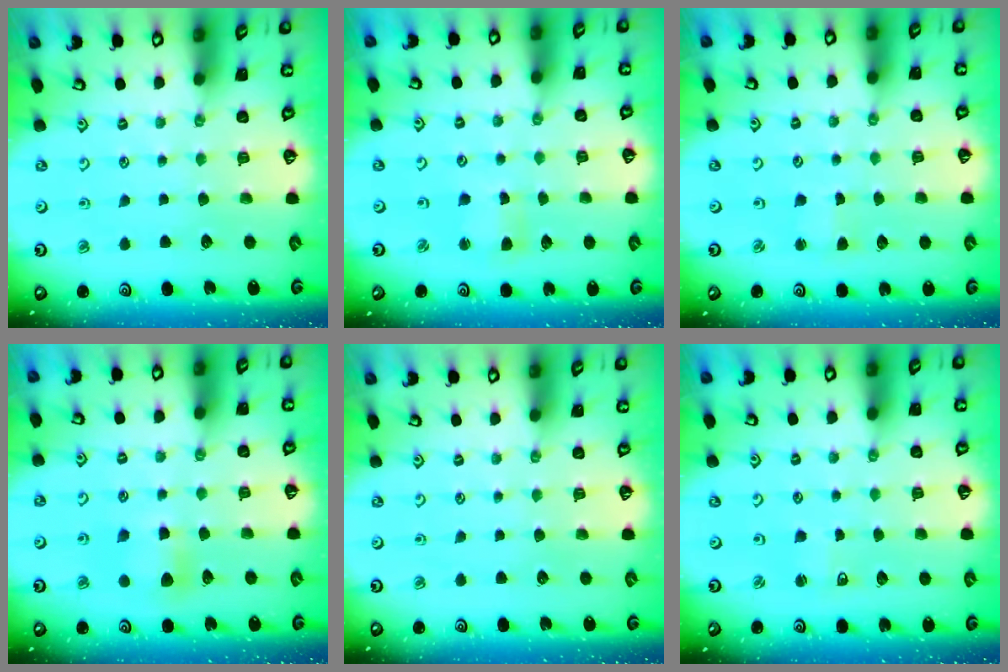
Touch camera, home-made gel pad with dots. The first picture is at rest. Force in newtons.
{"total": 2.8, "press": 2.8, "slide": 0.3}
{"total": 2.0, "press": 2.0, "slide": 0.3}
{"total": 7.1, "press": 7.0, "slide": 0.9}
{"total": 0.0}
{"total": 2.4, "press": 2.4, "slide": 0.3}